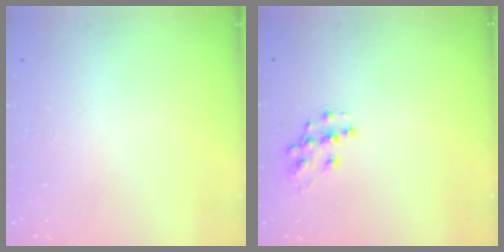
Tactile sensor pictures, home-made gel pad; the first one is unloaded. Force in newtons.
{"total": 9.8, "press": 9.8, "slide": 0.6}